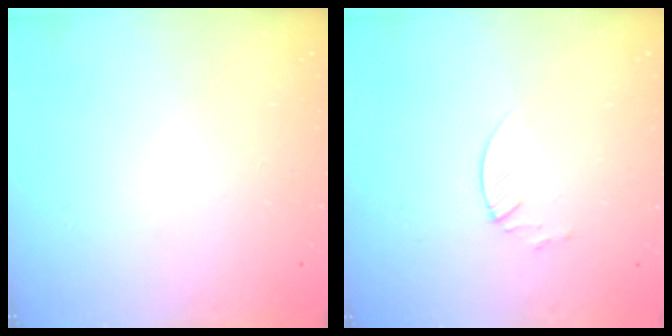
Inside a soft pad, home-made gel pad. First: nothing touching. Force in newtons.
{"total": 1.9, "press": 1.9, "slide": 0.2}